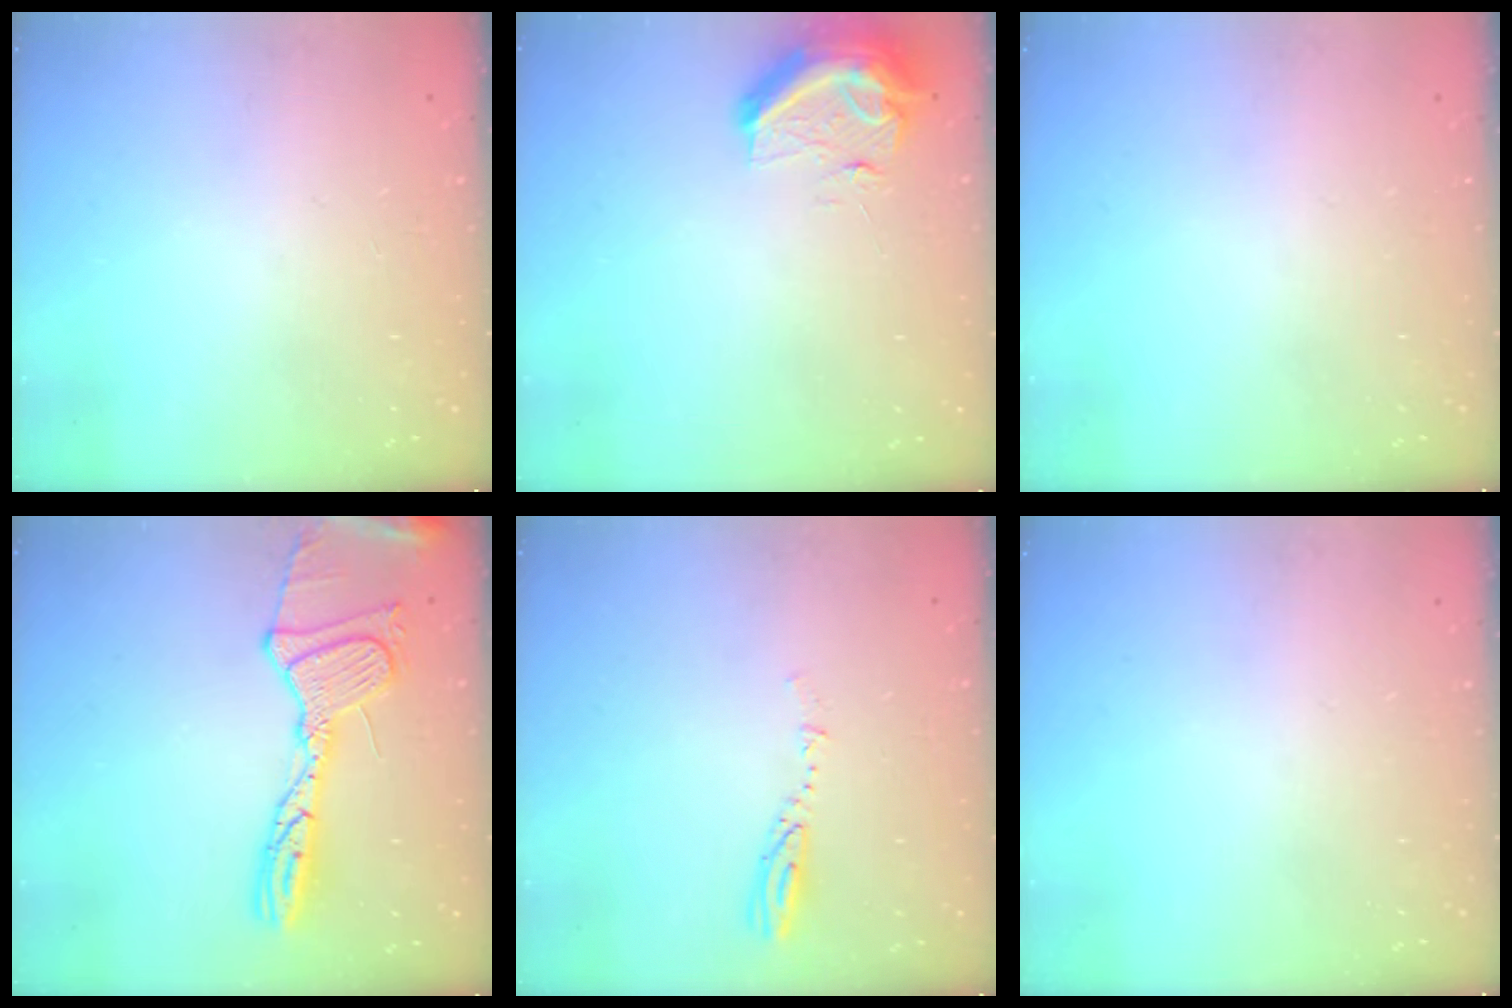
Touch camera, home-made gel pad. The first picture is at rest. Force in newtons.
{"total": 15.4, "press": 11.8, "slide": 9.9}
{"total": 0.0}
{"total": 19.3, "press": 19.2, "slide": 1.8}
{"total": 3.6, "press": 3.6, "slide": 0.2}
{"total": 0.0}